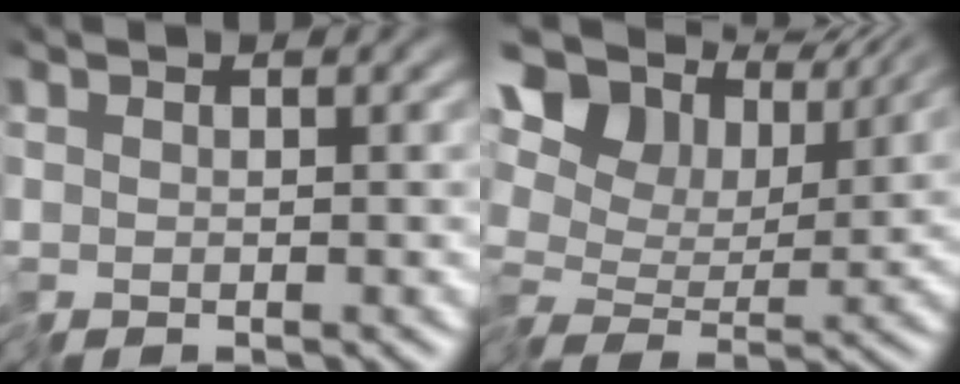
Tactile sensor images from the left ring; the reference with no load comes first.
{"total": 10.1, "force": [4.5, 6.3, 6.4], "torque": [-0.134, 0.023, 0.074]}